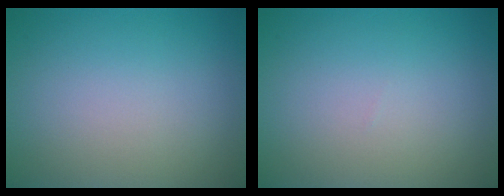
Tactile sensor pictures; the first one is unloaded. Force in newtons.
{"total": 0.0}